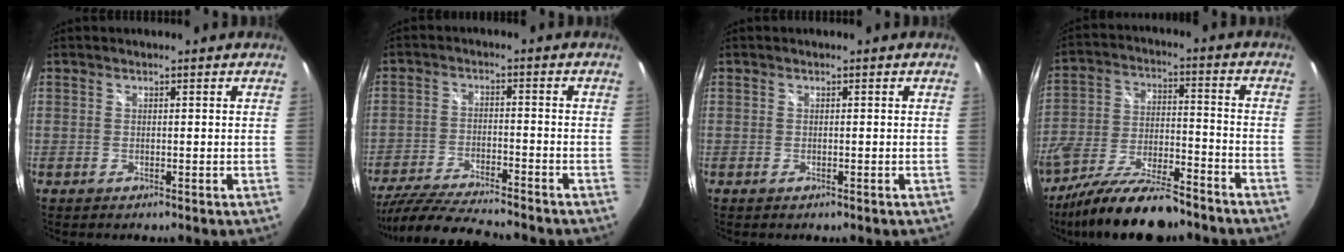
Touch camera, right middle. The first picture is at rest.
{"total": 15.2, "force": [-13.4, 1.8, 6.9], "torque": [-0.149, -0.024, -0.226]}
{"total": 0.0}
{"total": 17.7, "force": [-13.5, 5.2, 10.1], "torque": [-0.200, -0.033, -0.227]}